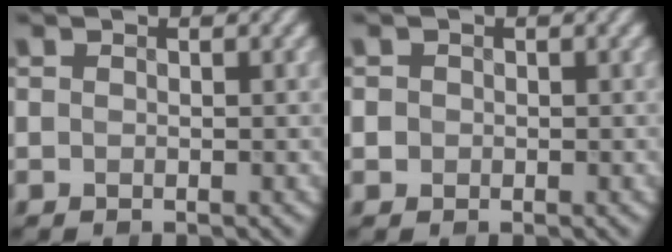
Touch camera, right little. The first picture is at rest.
{"total": 0.7, "force": [0.0, 0.7, 0.1], "torque": [0.004, 0.001, -0.004]}